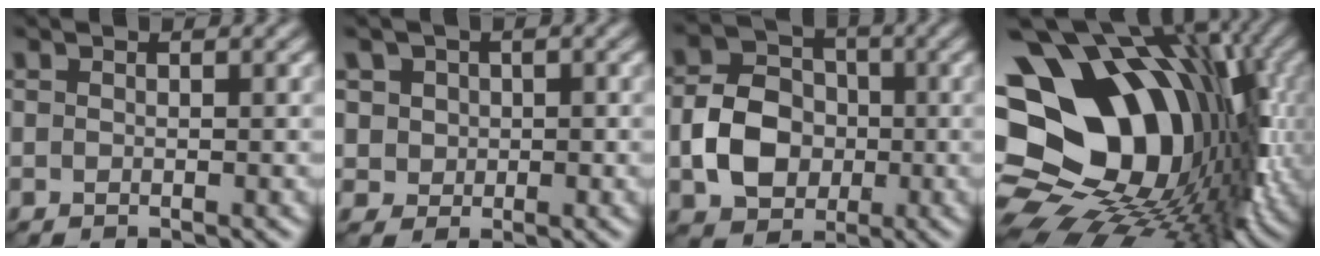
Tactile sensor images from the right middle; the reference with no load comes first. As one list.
[{"total": 4.4, "force": [1.7, 3.7, 1.6], "torque": [-0.027, 0.010, 0.022]}, {"total": 5.8, "force": [-1.7, 4.5, 3.3], "torque": [-0.061, 0.004, -0.034]}, {"total": 18.8, "force": [1.0, 13.6, 13.0], "torque": [-0.207, 0.007, 0.034]}]